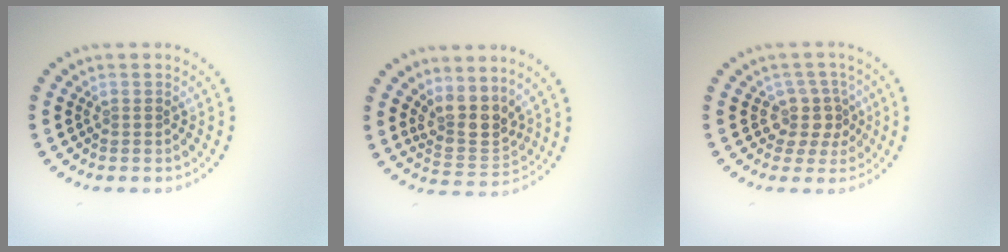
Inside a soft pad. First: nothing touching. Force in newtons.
{"total": 3.6, "press": 2.8, "slide": 2.2}
{"total": 2.7, "press": 2.0, "slide": 1.8}